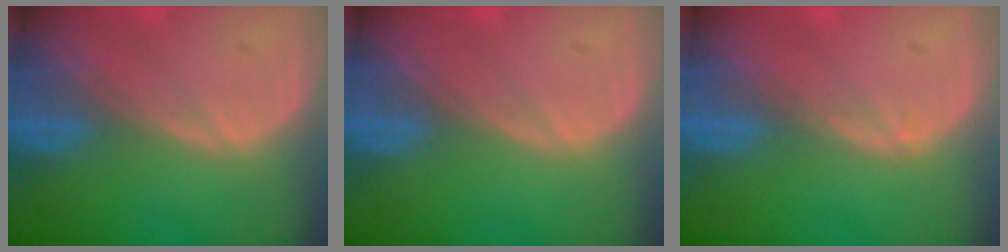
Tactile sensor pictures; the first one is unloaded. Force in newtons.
{"total": 0.0}
{"total": 0.8, "press": 0.7, "slide": 0.1}